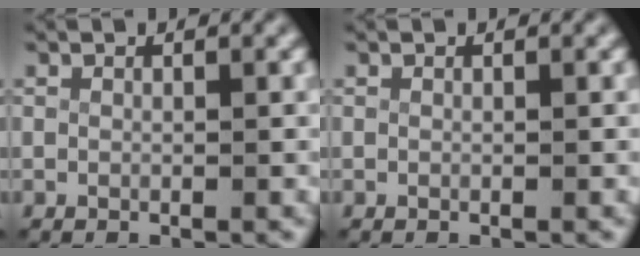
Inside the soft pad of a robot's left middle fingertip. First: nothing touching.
{"total": 0.0}